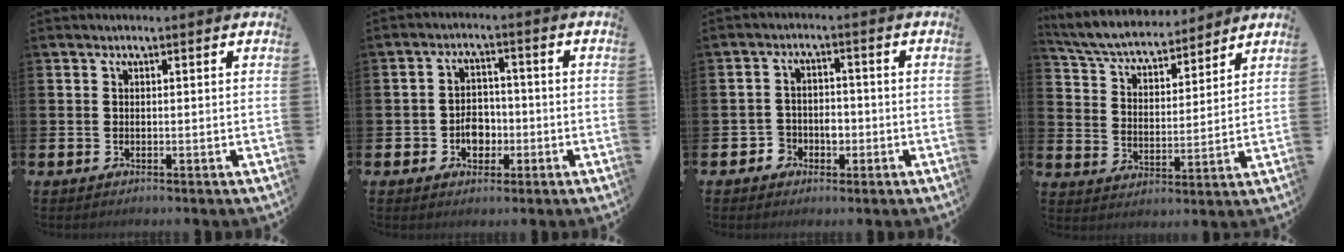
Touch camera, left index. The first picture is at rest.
{"total": 4.1, "force": [-1.2, 3.3, 2.2], "torque": [-0.031, 0.001, -0.029]}
{"total": 2.9, "force": [-1.4, 2.4, 0.6], "torque": [-0.022, 0.005, -0.034]}
{"total": 6.1, "force": [5.7, 1.4, 1.7], "torque": [-0.066, -0.040, 0.097]}